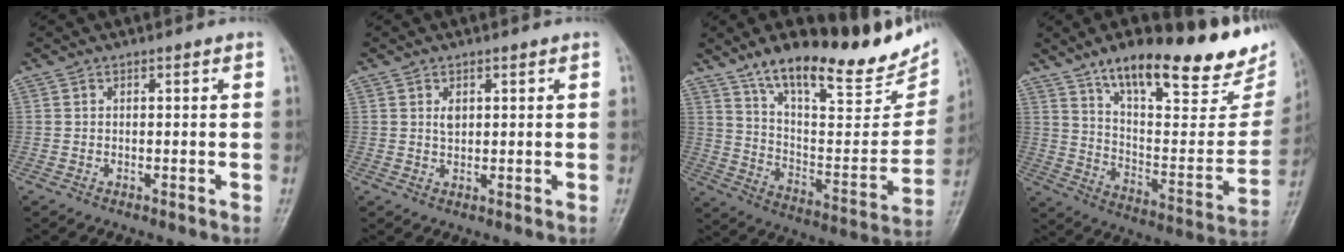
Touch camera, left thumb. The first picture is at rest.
{"total": 1.9, "force": [0.8, 1.2, 1.3], "torque": [-0.016, -0.005, 0.015]}
{"total": 26.2, "force": [18.9, 8.2, 16.3], "torque": [-0.201, -0.087, 0.299]}
{"total": 28.7, "force": [19.9, 8.9, 18.6], "torque": [-0.234, -0.076, 0.301]}